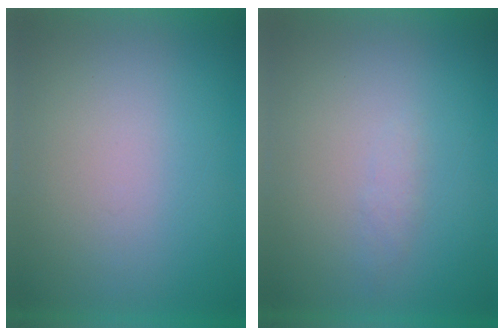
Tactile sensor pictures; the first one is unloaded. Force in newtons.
{"total": 1.2}